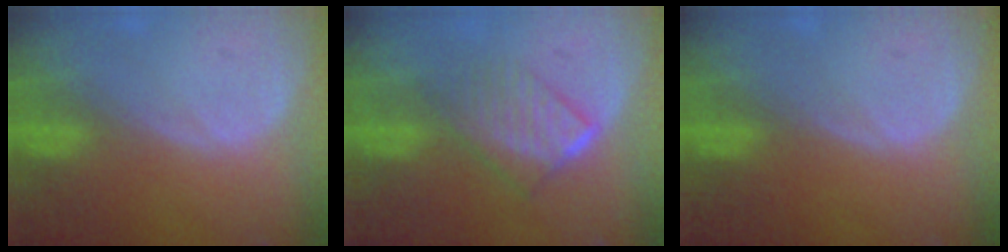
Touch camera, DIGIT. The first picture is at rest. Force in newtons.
{"total": 6.5, "press": 5.8, "slide": 3.0}
{"total": 0.0}